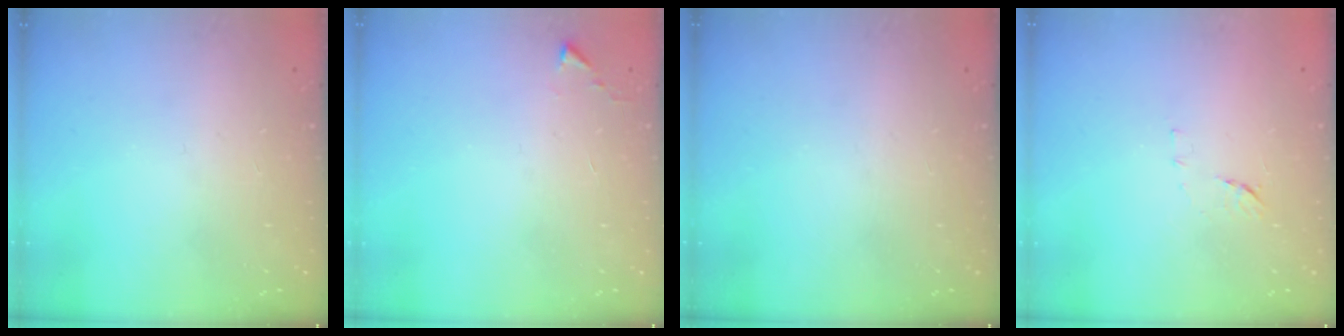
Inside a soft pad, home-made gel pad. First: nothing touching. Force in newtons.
{"total": 2.7, "press": 2.7, "slide": 0.5}
{"total": 0.0}
{"total": 7.7, "press": 7.7, "slide": 0.5}